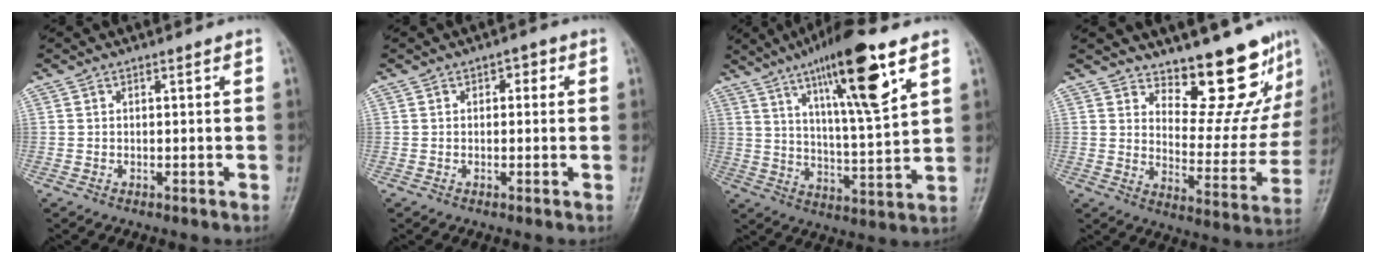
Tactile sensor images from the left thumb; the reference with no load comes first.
{"total": 2.3, "force": [0.5, 1.6, 1.6], "torque": [-0.001, 0.005, 0.000]}
{"total": 17.9, "force": [9.5, 3.1, 14.9], "torque": [-0.238, -0.041, 0.161]}
{"total": 15.2, "force": [12.4, 5.7, 6.6], "torque": [-0.031, -0.115, 0.171]}